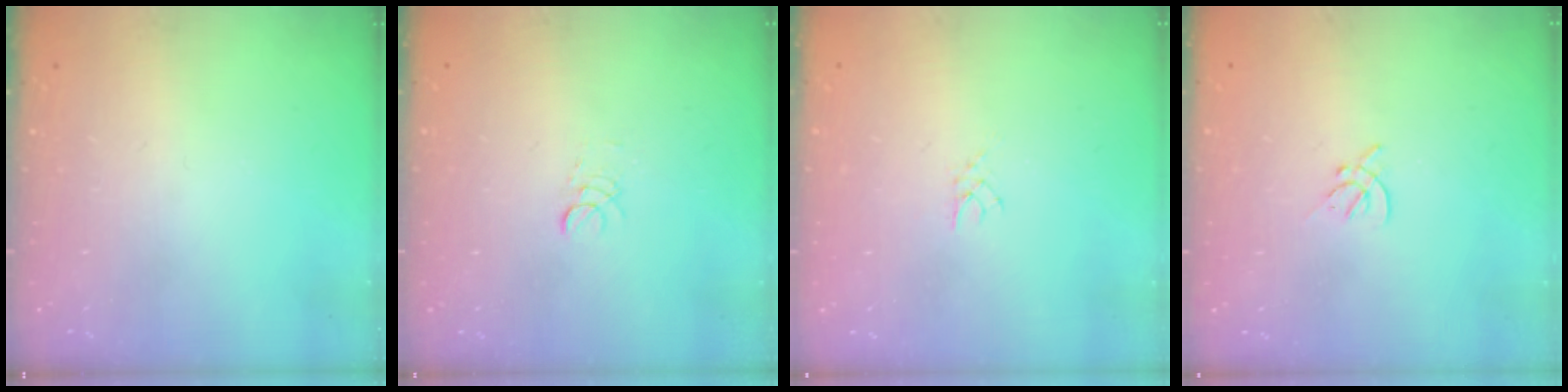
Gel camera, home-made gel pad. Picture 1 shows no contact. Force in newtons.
{"total": 2.9, "press": 2.8, "slide": 0.3}
{"total": 2.1, "press": 2.1, "slide": 0.3}
{"total": 2.0, "press": 1.9, "slide": 0.5}